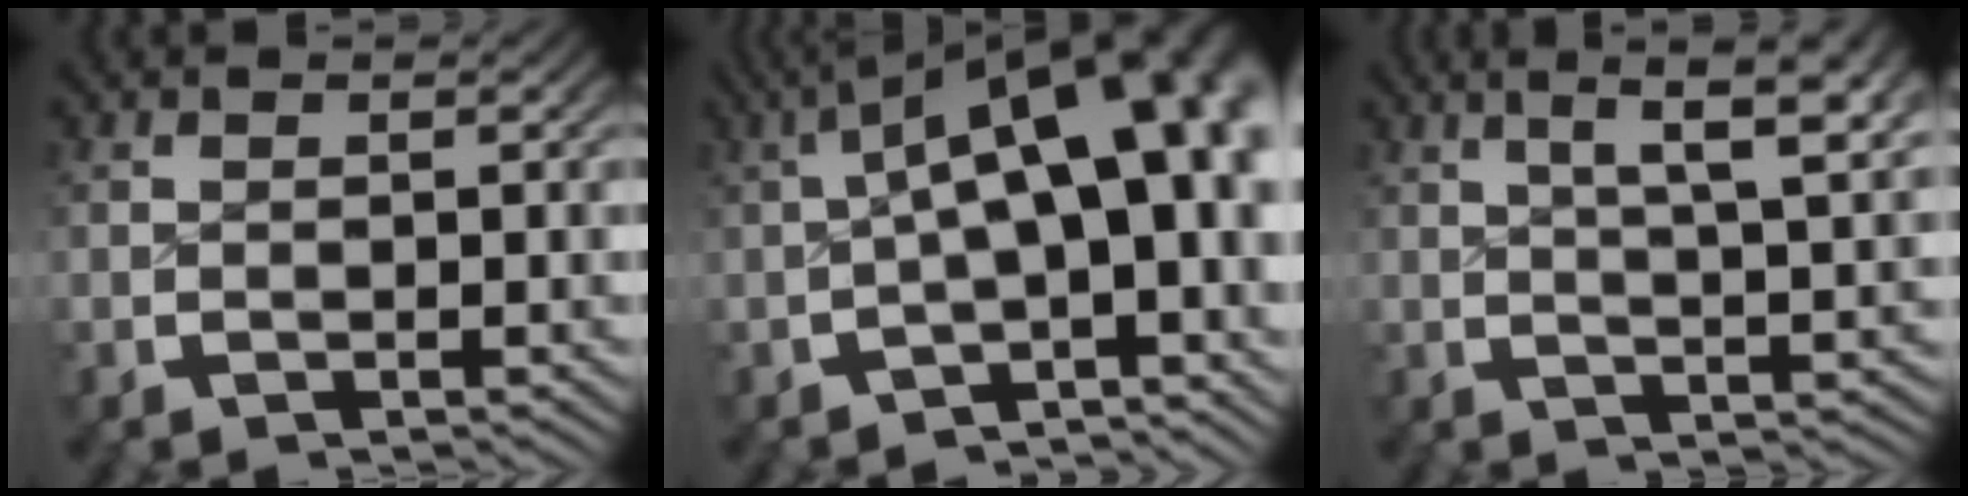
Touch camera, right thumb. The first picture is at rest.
{"total": 11.9, "force": [0.1, 6.1, 10.2], "torque": [-0.130, -0.002, 0.001]}
{"total": 7.7, "force": [4.0, 2.5, 6.0], "torque": [-0.071, 0.025, 0.055]}